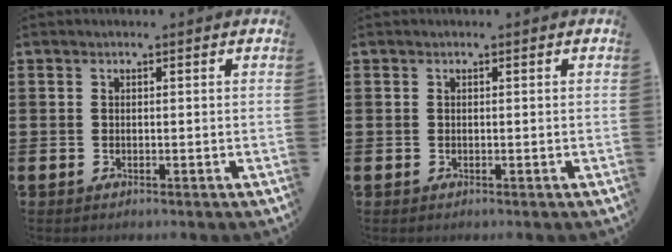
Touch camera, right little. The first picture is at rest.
{"total": 0.0}